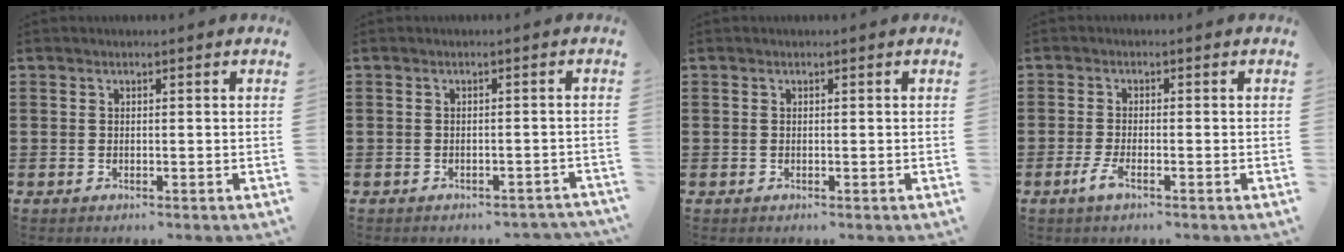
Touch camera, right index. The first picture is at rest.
{"total": 1.2, "force": [-1.2, 0.4, 0.2], "torque": [-0.010, 0.001, -0.025]}
{"total": 0.0}
{"total": 2.6, "force": [-1.4, 0.4, 2.2], "torque": [-0.058, -0.011, -0.031]}